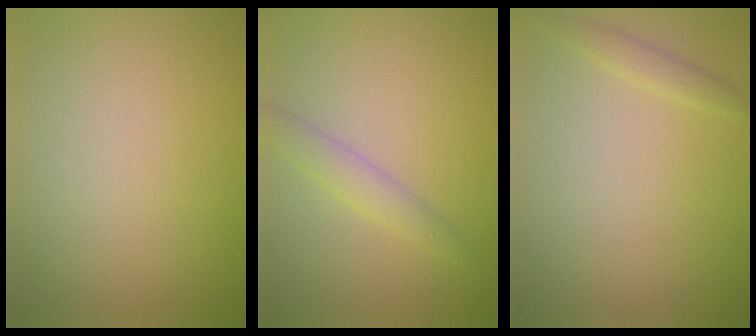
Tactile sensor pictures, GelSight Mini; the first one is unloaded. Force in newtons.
{"total": 1.9, "press": 1.9, "slide": 0.0}
{"total": 1.0, "press": 1.0, "slide": 0.1}